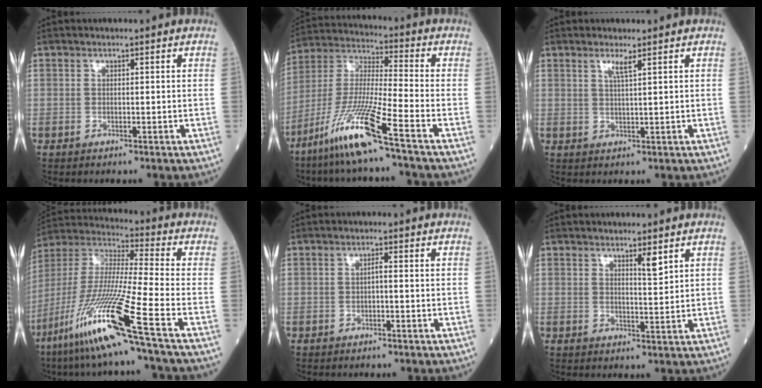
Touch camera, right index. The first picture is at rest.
{"total": 14.0, "force": [-8.6, -1.2, 10.9], "torque": [-0.233, -0.035, -0.170]}
{"total": 1.9, "force": [1.2, -0.3, 1.5], "torque": [-0.033, -0.003, 0.024]}
{"total": 20.0, "force": [-11.0, -1.6, 16.7], "torque": [-0.373, -0.053, -0.217]}
{"total": 0.8, "force": [-0.2, 0.1, 0.8], "torque": [-0.013, 0.002, -0.005]}
{"total": 2.4, "force": [1.5, 0.2, 1.8], "torque": [-0.033, -0.005, 0.025]}